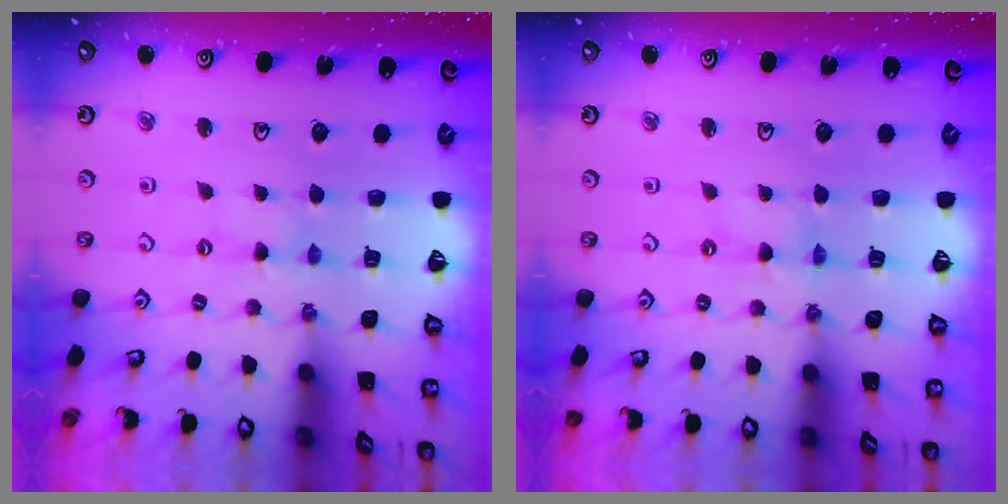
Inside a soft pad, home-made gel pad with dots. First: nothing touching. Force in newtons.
{"total": 0.0}